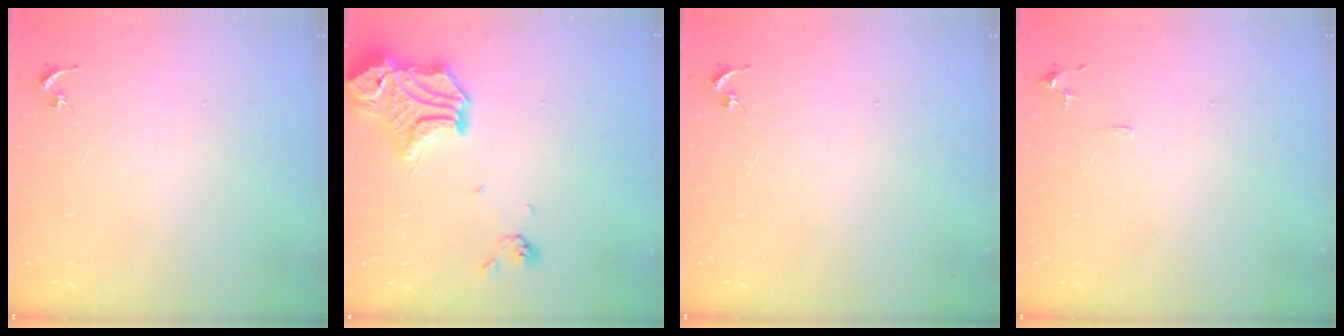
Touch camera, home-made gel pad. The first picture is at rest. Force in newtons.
{"total": 18.4, "press": 18.3, "slide": 2.2}
{"total": 0.0}
{"total": 5.7, "press": 5.6, "slide": 0.6}